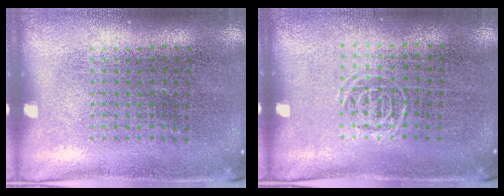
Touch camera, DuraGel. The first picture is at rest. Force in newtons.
{"total": 0.6, "press": 0.4, "slide": 0.4}